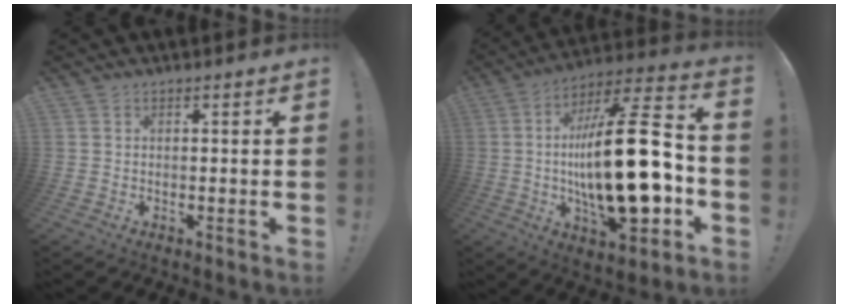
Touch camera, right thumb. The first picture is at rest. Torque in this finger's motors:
{"motor_torque": [0.74, 2.02, 2.55, -0.22, 0.34]}